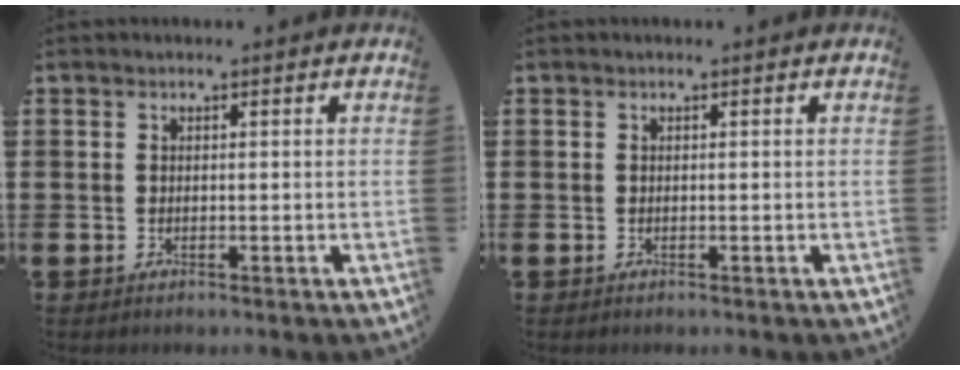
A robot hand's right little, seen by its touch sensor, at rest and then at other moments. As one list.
[{"total": 0.0}]